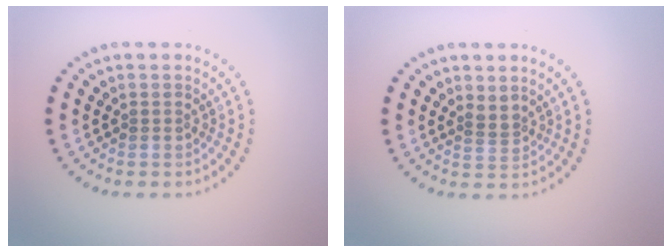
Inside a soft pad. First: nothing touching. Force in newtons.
{"total": 1.2, "press": 0.7, "slide": 0.9}